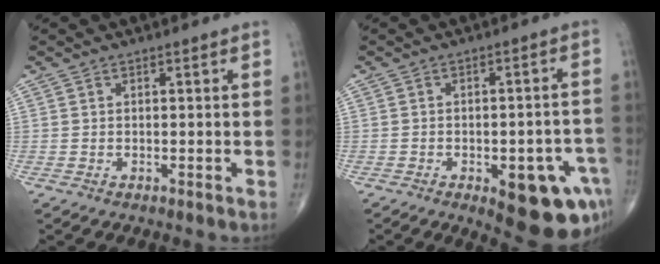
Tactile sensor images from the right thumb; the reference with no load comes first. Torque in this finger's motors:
{"motor_torque": [1.53, 1.67, 0.85, -1.00, 0.26]}